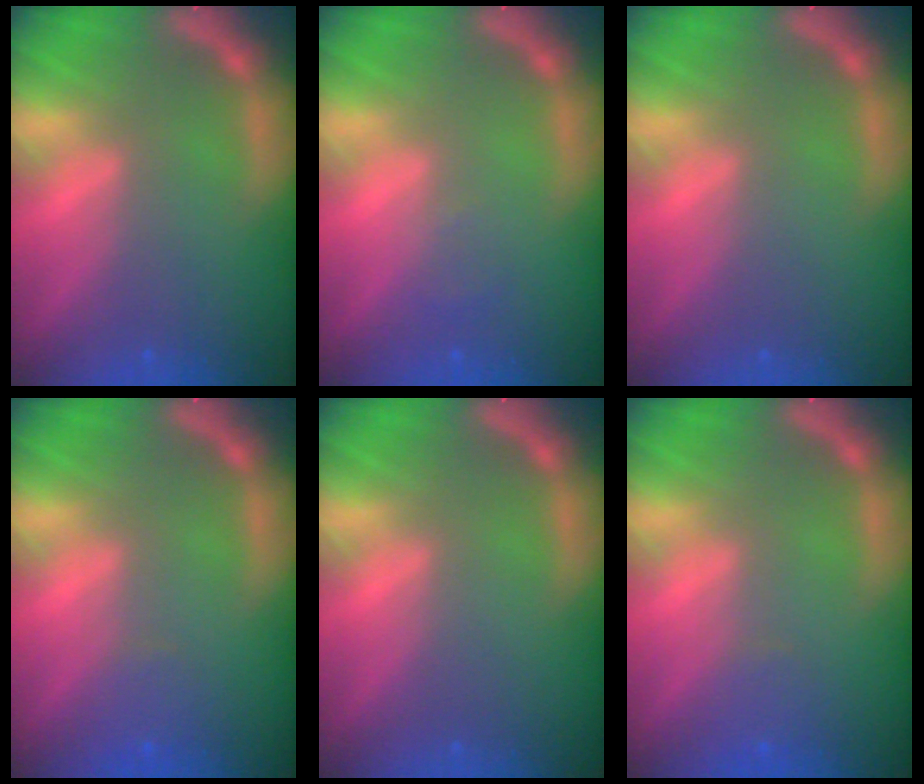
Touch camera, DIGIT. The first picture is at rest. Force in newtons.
{"total": 0.9}
{"total": 0.0}
{"total": 1.4}
{"total": 0.0}
{"total": 1.4}